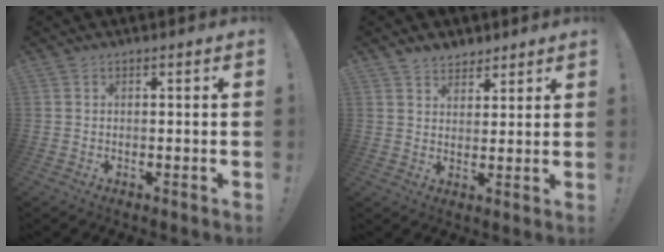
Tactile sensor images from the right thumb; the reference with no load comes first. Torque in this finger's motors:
{"motor_torque": [0.23, 0.26, 0.03, -0.03, 0.00]}